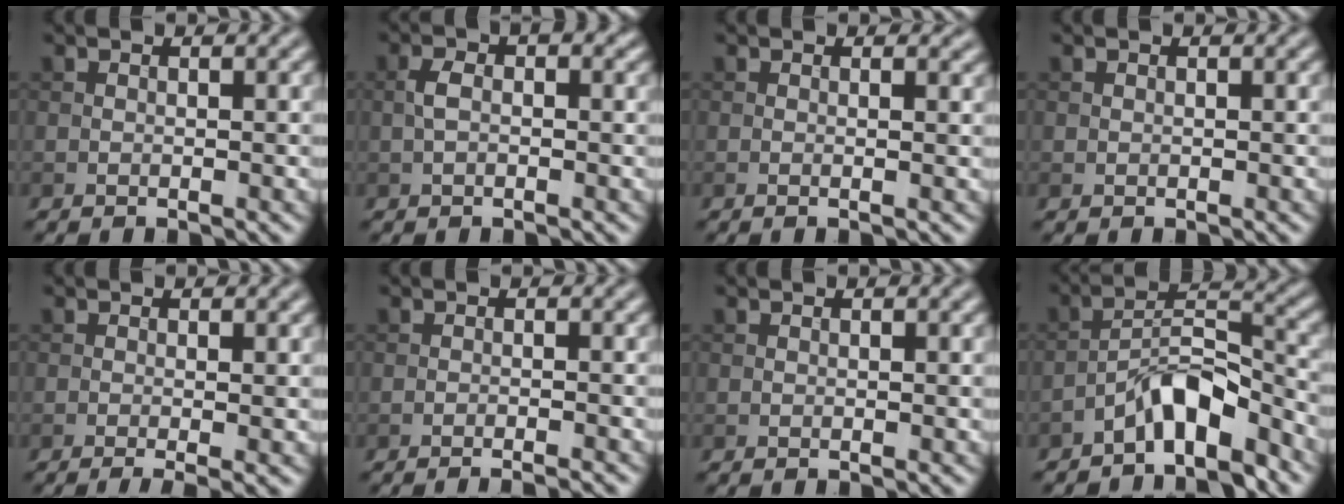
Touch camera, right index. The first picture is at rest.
{"total": 2.2, "force": [0.0, 1.2, 1.9], "torque": [-0.036, 0.006, -0.004]}
{"total": 0.8, "force": [0.3, 0.2, 0.7], "torque": [-0.010, -0.004, -0.002]}
{"total": 0.0}
{"total": 2.8, "force": [-0.7, 0.8, 2.6], "torque": [-0.037, -0.009, -0.013]}
{"total": 2.5, "force": [-1.9, 0.3, 1.5], "torque": [-0.018, 0.008, -0.033]}
{"total": 0.0}
{"total": 5.6, "force": [-4.1, 1.7, 3.5], "torque": [-0.056, 0.013, -0.076]}